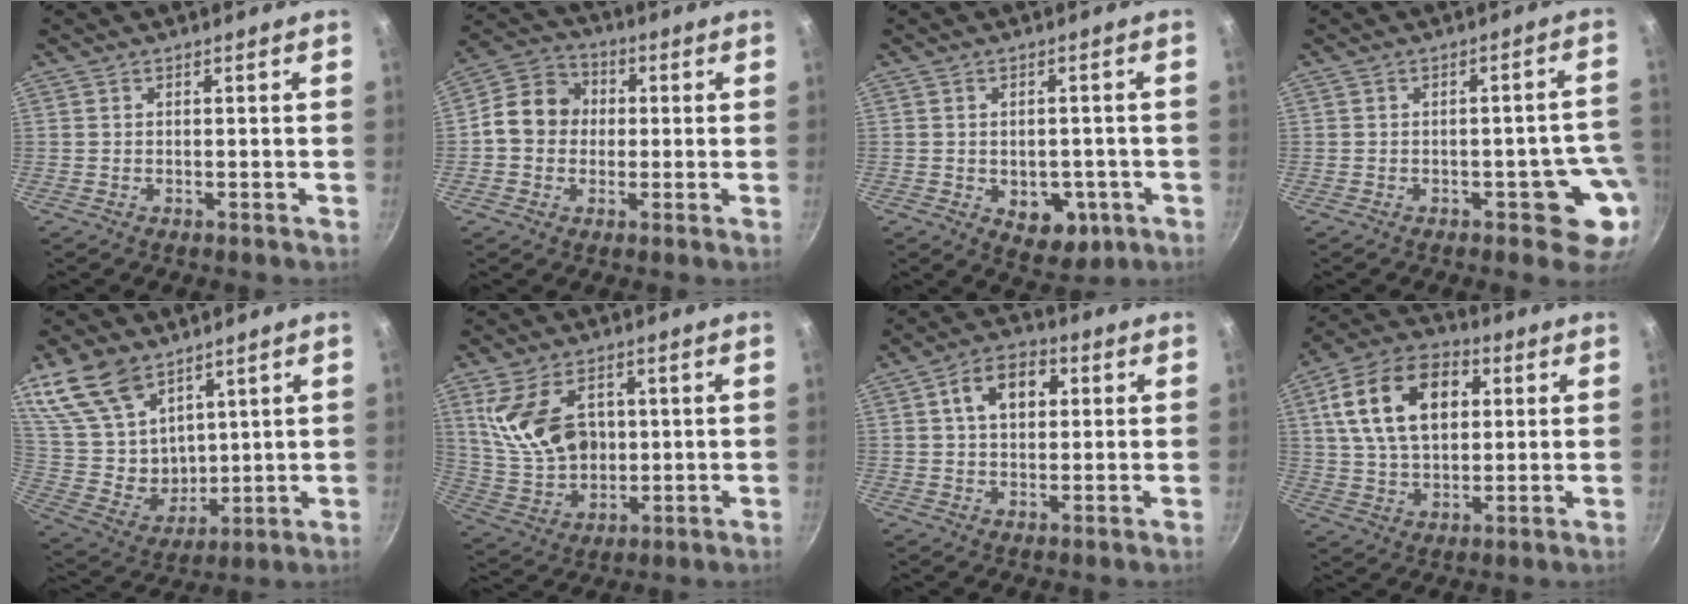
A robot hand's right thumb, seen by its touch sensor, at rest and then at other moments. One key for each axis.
{"total": 10.0, "fx": 0.1, "fy": 8.8, "fz": 4.9, "tx": -0.052, "ty": 0.022, "tz": -0.021}
{"total": 8.1, "fx": -2.4, "fy": 5.6, "fz": 5.3, "tx": -0.036, "ty": 0.002, "tz": -0.021}
{"total": 7.5, "fx": -2.4, "fy": 4.2, "fz": 5.8, "tx": -0.003, "ty": 0.025, "tz": -0.027}
{"total": 17.1, "fx": 10.5, "fy": 10.8, "fz": 8.2, "tx": -0.130, "ty": -0.058, "tz": 0.219}
{"total": 14.9, "fx": 3.5, "fy": 10.2, "fz": 10.3, "tx": -0.172, "ty": -0.015, "tz": 0.082}
{"total": 9.3, "fx": 2.4, "fy": 6.3, "fz": 6.4, "tx": -0.078, "ty": 0.012, "tz": 0.029}
{"total": 18.5, "fx": 5.0, "fy": 11.9, "fz": 13.2, "tx": -0.210, "ty": 0.009, "tz": 0.077}